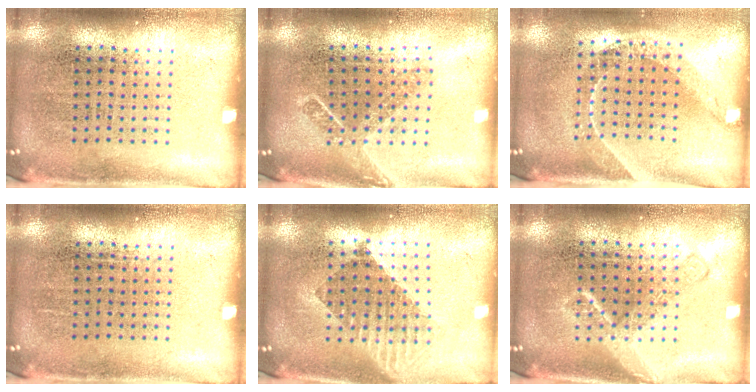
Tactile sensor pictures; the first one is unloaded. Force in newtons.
{"total": 1.8, "press": 1.3, "slide": 1.2}
{"total": 1.5, "press": 1.3, "slide": 0.9}
{"total": 0.0}
{"total": 1.6, "press": 1.3, "slide": 0.9}
{"total": 2.1, "press": 2.1, "slide": 0.3}